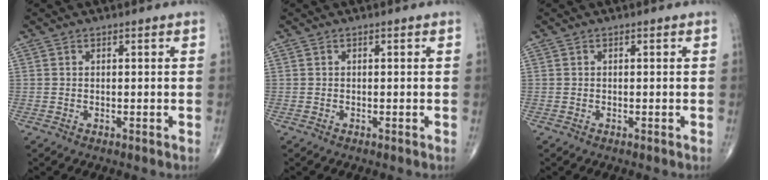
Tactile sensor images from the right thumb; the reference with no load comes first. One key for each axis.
{"total": 0.0}
{"total": 0.0}